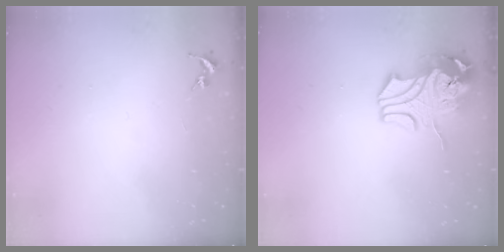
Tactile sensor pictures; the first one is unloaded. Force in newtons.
{"total": 12.4, "press": 12.3, "slide": 2.0}